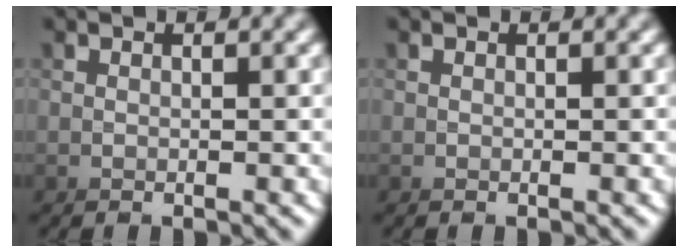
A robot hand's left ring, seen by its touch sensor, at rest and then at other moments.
{"total": 0.0}